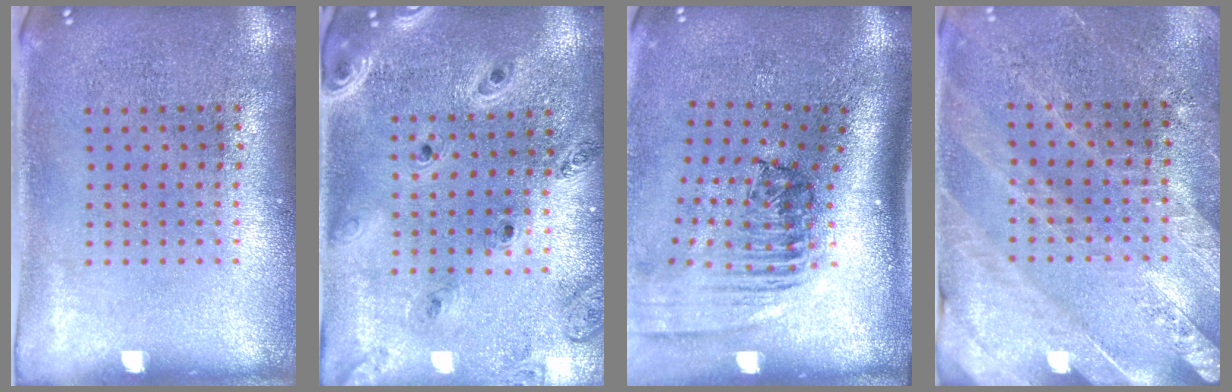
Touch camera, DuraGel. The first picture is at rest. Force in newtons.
{"total": 1.4, "press": 1.3, "slide": 0.2}
{"total": 2.4, "press": 1.6, "slide": 1.7}
{"total": 2.6, "press": 2.6, "slide": 0.4}